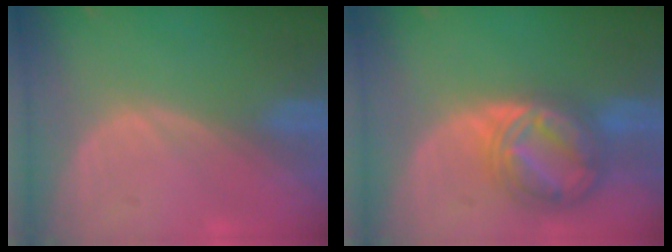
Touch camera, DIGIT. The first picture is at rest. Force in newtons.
{"total": 8.8, "press": 8.7, "slide": 0.8}